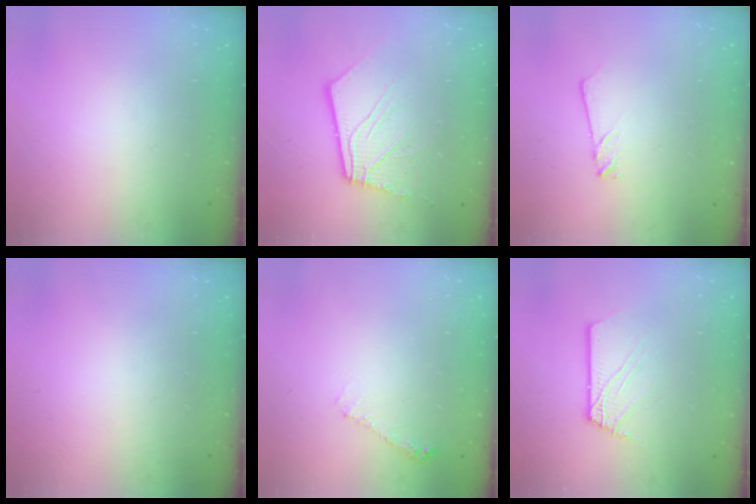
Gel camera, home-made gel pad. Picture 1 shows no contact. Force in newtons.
{"total": 12.4, "press": 12.3, "slide": 1.7}
{"total": 2.0, "press": 2.0, "slide": 0.1}
{"total": 0.0}
{"total": 5.3, "press": 5.2, "slide": 0.8}
{"total": 2.5, "press": 2.5, "slide": 0.3}